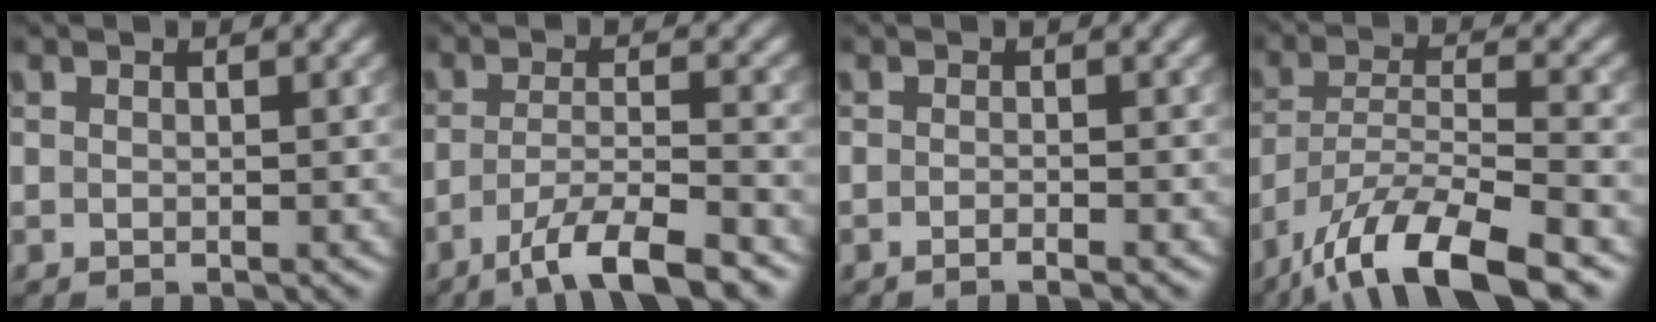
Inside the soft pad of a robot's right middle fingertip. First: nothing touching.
{"total": 6.2, "force": [-4.2, 1.2, 4.4], "torque": [-0.066, 0.000, -0.076]}
{"total": 1.1, "force": [-0.7, 0.2, 0.8], "torque": [-0.007, 0.000, -0.015]}
{"total": 10.5, "force": [-7.8, 2.5, 6.5], "torque": [-0.106, 0.003, -0.146]}